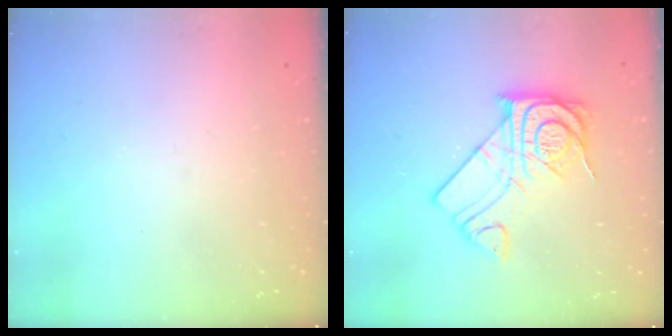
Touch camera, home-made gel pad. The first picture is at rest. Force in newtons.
{"total": 14.3, "press": 14.3, "slide": 1.3}